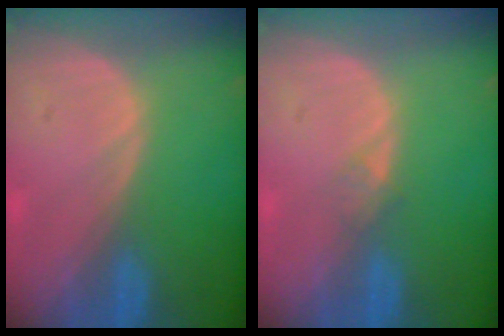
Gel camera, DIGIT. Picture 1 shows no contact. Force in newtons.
{"total": 1.1, "press": 1.0, "slide": 0.1}